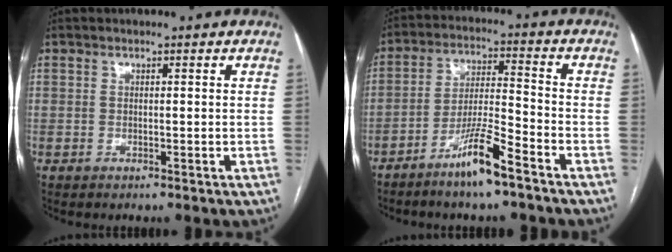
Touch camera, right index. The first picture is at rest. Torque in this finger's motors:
{"motor_torque": [0.81, -0.28, 0.44, 0.09]}